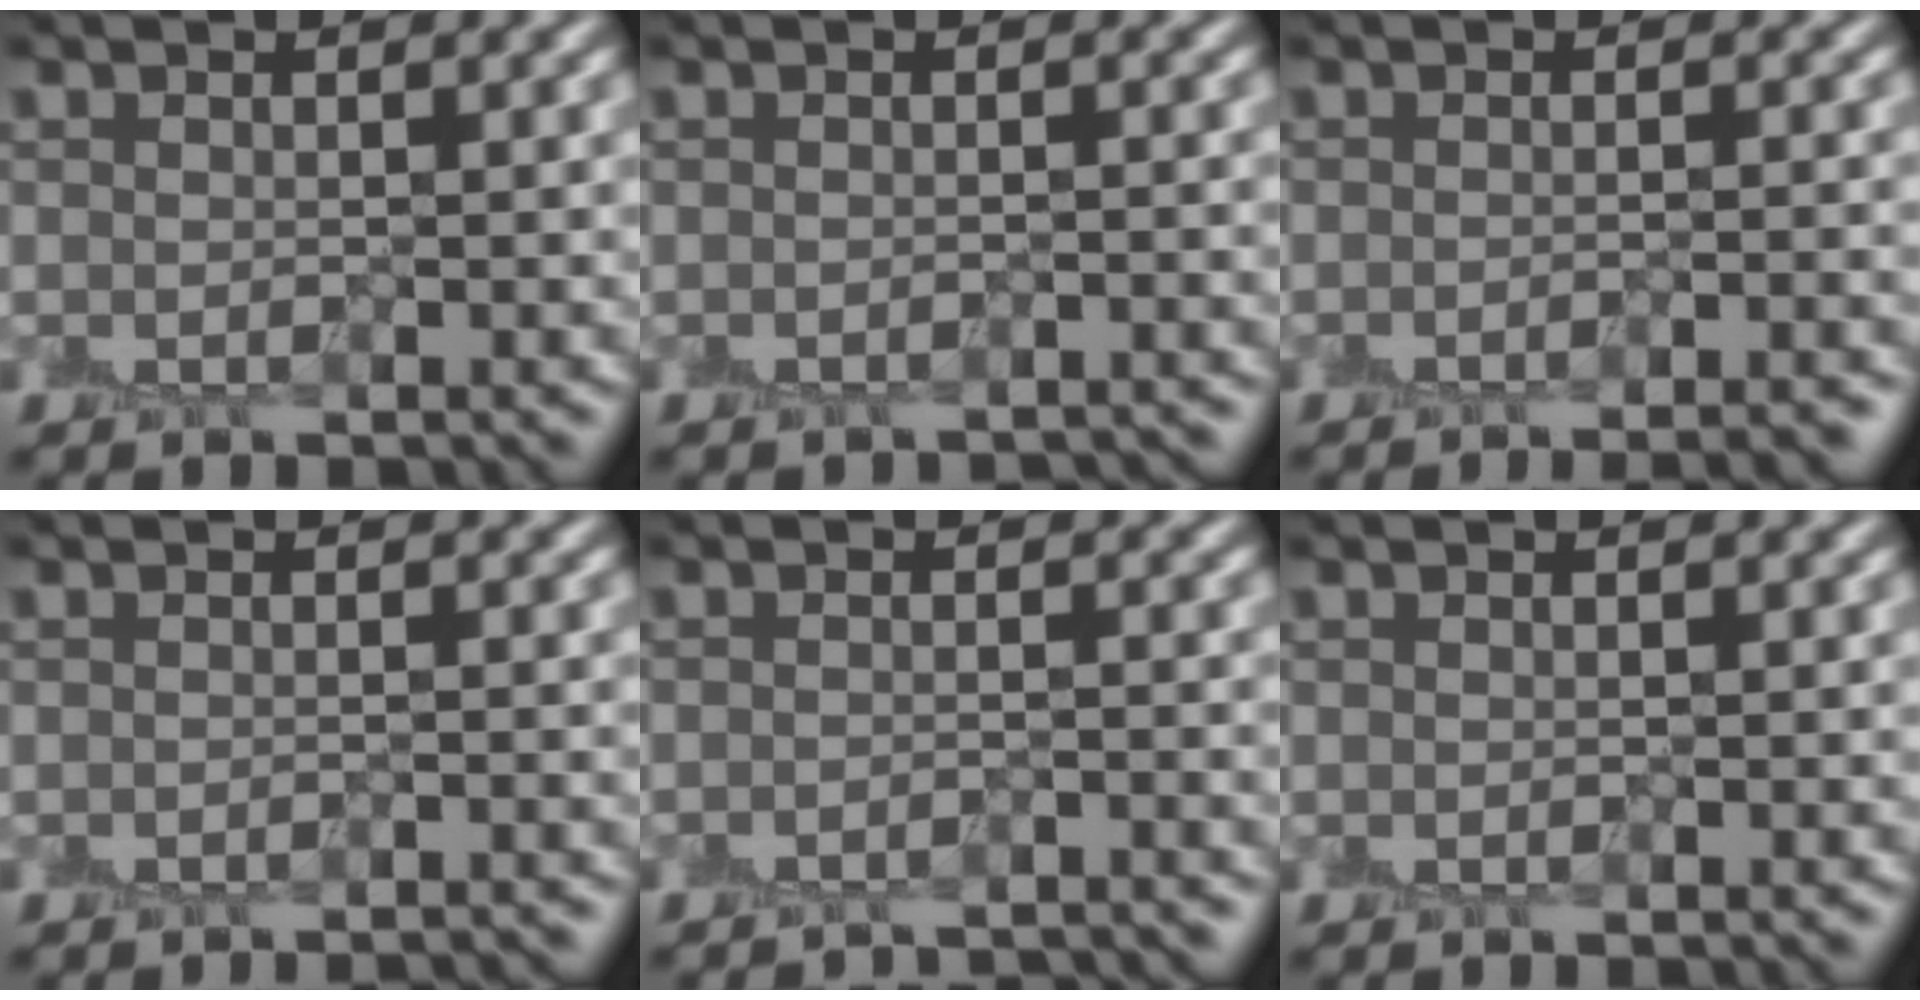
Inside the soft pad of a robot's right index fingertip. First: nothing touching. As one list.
[{"total": 2.5, "force": [-2.5, 0.1, -0.2], "torque": [0.007, -0.015, -0.036]}, {"total": 3.8, "force": [-3.4, 0.5, 1.6], "torque": [-0.012, -0.001, -0.038]}, {"total": 2.0, "force": [-2.0, -0.1, 0.0], "torque": [0.004, -0.010, -0.026]}, {"total": 4.7, "force": [-4.6, 0.3, 0.4], "torque": [-0.004, -0.002, -0.063]}, {"total": 0.0}]